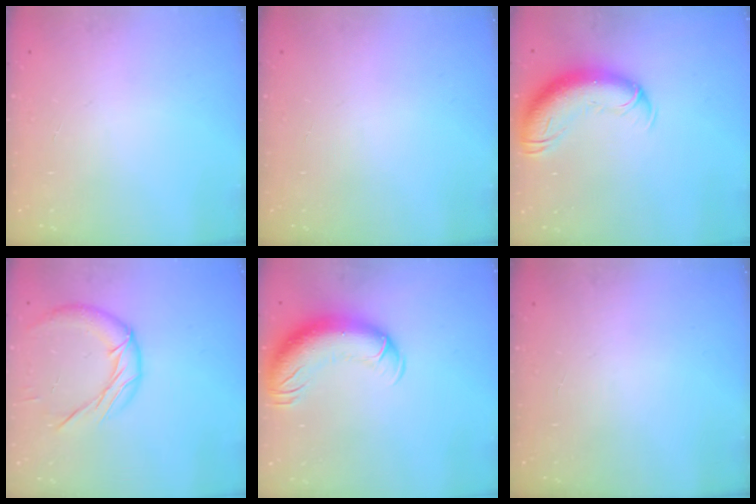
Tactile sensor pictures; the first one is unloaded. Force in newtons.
{"total": 0.0}
{"total": 15.2, "press": 14.8, "slide": 3.6}
{"total": 13.1, "press": 13.0, "slide": 1.0}
{"total": 14.6, "press": 14.2, "slide": 3.3}
{"total": 0.0}